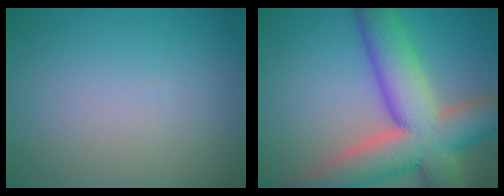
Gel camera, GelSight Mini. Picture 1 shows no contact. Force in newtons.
{"total": 12.5, "press": 12.4, "slide": 1.0}